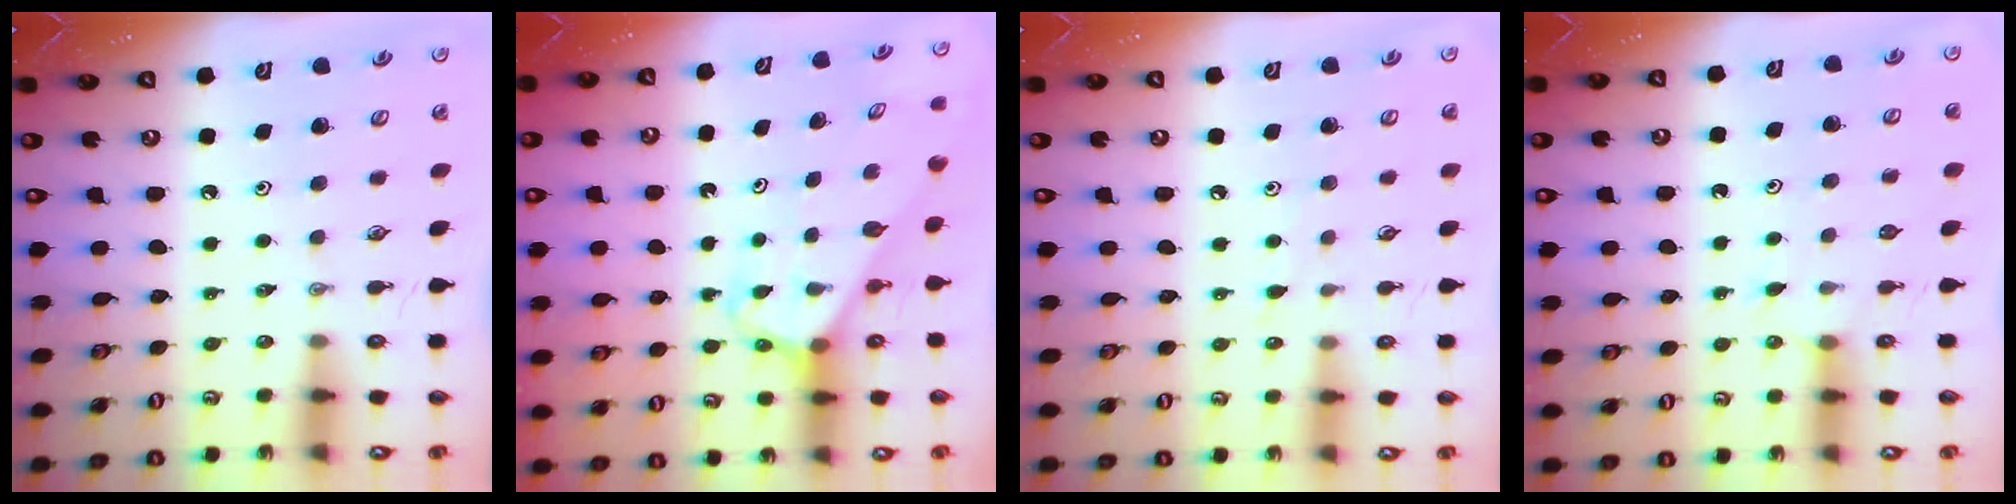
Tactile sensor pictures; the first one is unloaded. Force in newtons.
{"total": 3.5, "press": 3.5, "slide": 0.2}
{"total": 4.1, "press": 4.0, "slide": 0.5}
{"total": 3.3, "press": 3.3, "slide": 0.4}